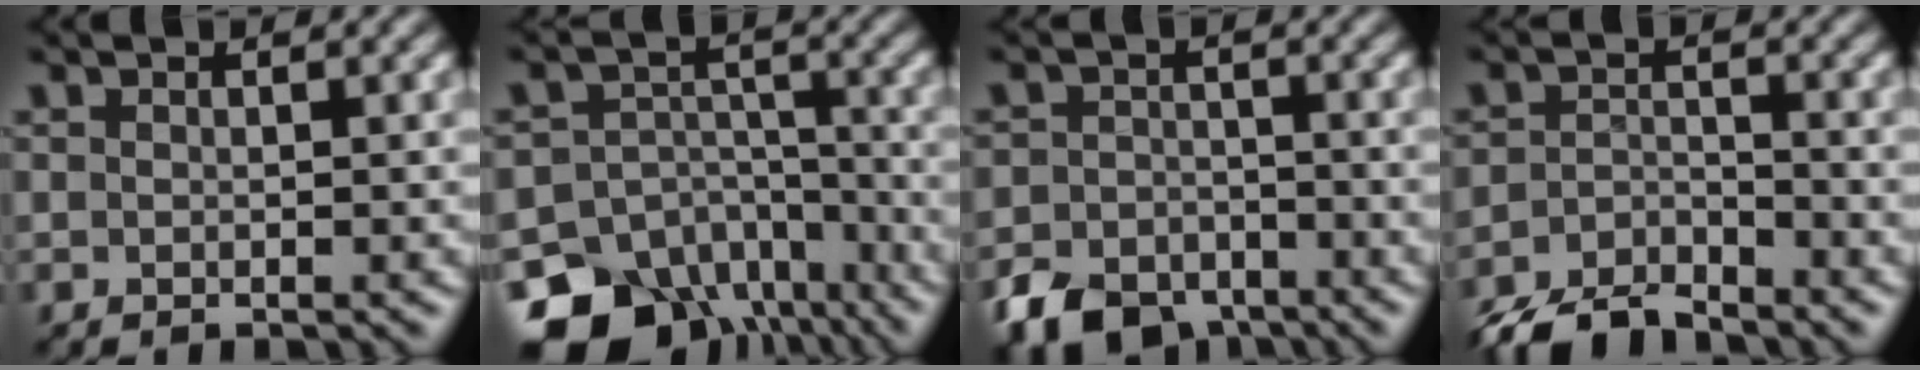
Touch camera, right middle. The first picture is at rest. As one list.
[{"total": 15.8, "force": [-11.2, 10.3, 4.3], "torque": [-0.097, -0.044, -0.171]}, {"total": 6.7, "force": [-4.9, 4.0, 2.3], "torque": [-0.050, -0.015, -0.096]}, {"total": 5.2, "force": [-4.7, 1.3, 1.6], "torque": [-0.026, -0.003, -0.096]}]